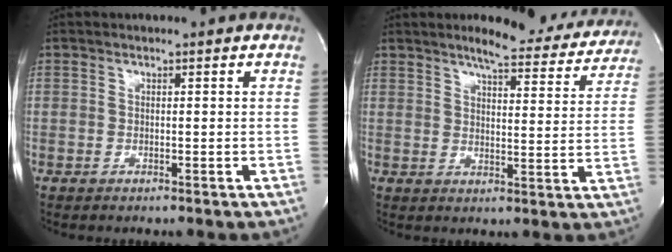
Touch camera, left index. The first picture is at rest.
{"total": 13.6, "force": [12.4, 2.7, 5.1], "torque": [-0.049, -0.023, 0.136]}